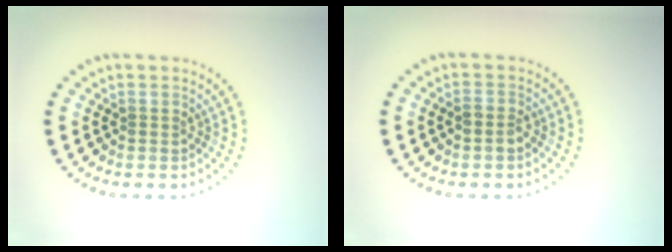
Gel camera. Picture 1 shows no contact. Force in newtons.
{"total": 1.5, "press": 1.4, "slide": 0.6}